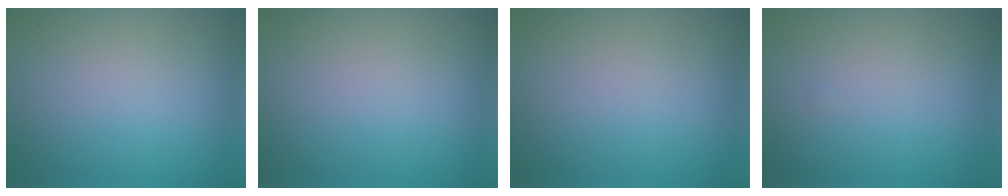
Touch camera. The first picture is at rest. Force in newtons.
{"total": 0.0}
{"total": 0.0}
{"total": 0.0}